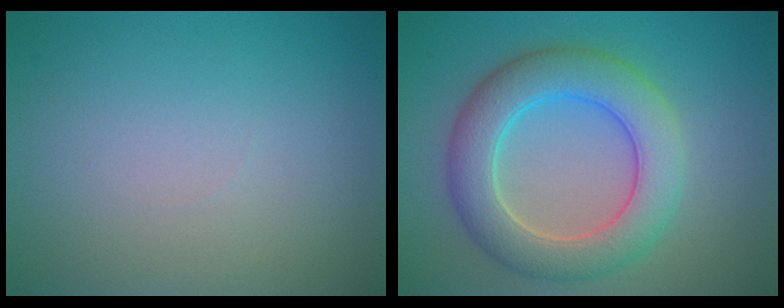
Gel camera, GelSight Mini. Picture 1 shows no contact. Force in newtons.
{"total": 6.9, "press": 6.9, "slide": 0.3}